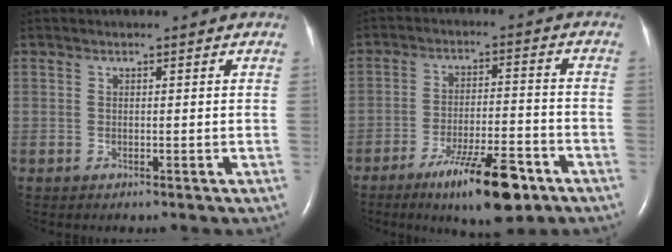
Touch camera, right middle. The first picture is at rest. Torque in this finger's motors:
{"motor_torque": [1.37, -0.77, 0.24, 0.07]}